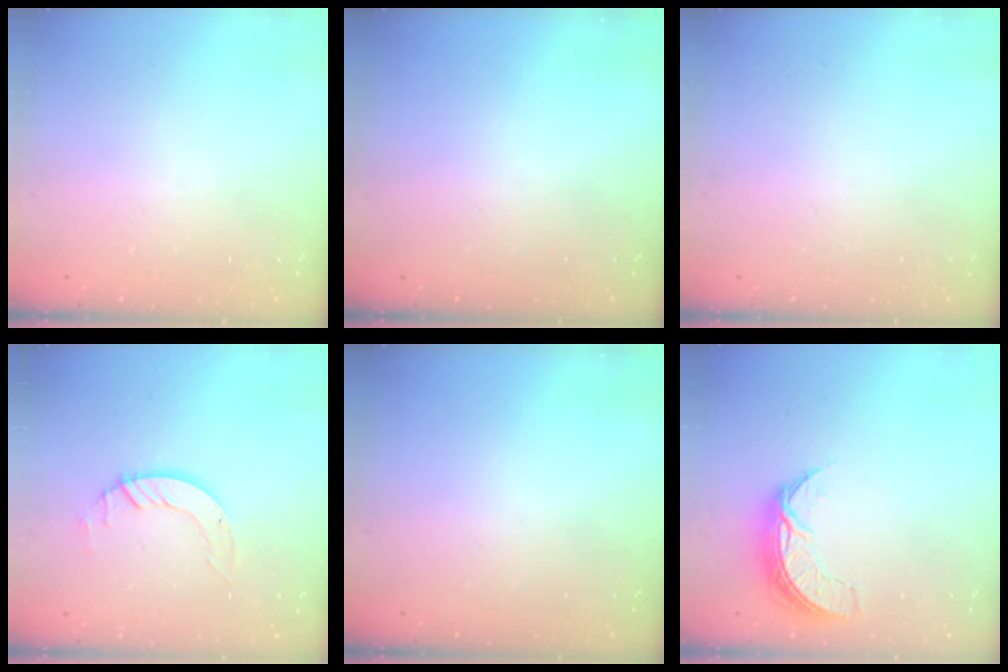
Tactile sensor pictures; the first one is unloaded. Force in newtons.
{"total": 0.0}
{"total": 0.0}
{"total": 4.1, "press": 4.1, "slide": 0.1}
{"total": 0.0}
{"total": 7.4, "press": 7.3, "slide": 0.5}